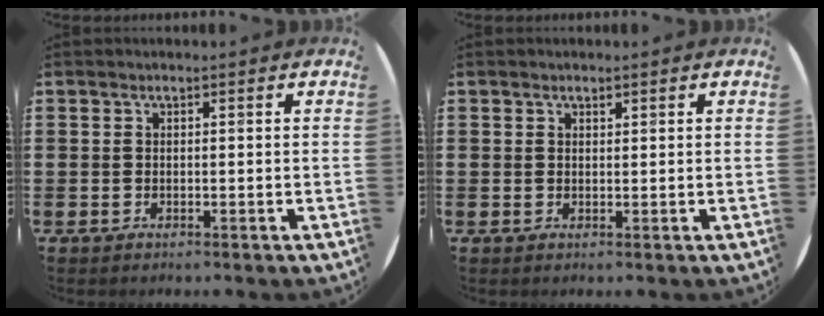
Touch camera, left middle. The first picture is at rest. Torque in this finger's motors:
{"motor_torque": [-0.29, 0.04, -0.06, -0.02]}